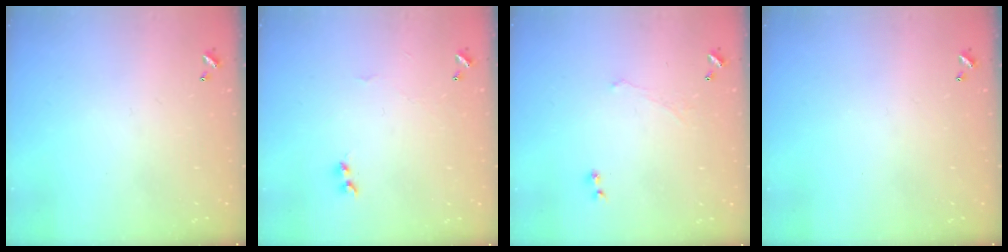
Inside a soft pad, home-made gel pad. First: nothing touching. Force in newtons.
{"total": 2.0, "press": 1.9, "slide": 0.6}
{"total": 1.1, "press": 0.7, "slide": 0.9}
{"total": 0.0}